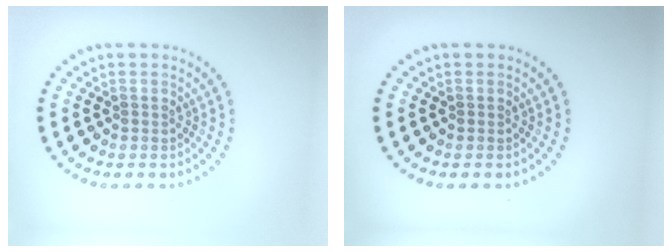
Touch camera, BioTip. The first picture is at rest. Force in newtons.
{"total": 0.0}